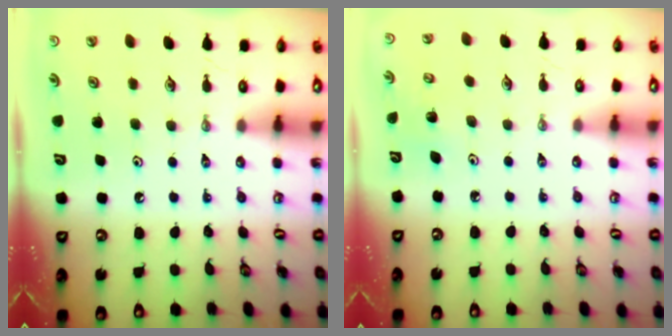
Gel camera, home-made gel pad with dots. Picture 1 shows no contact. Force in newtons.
{"total": 3.7, "press": 3.7, "slide": 0.4}